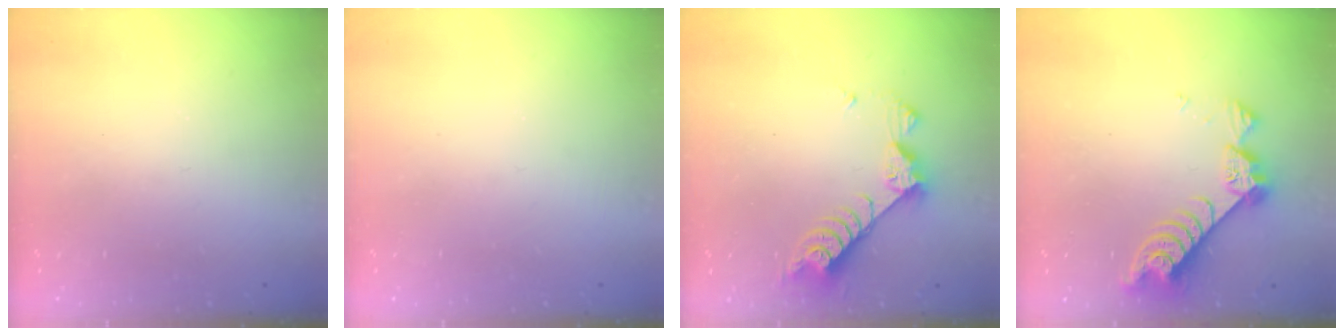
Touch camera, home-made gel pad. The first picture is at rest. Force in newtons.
{"total": 0.0}
{"total": 7.6, "press": 7.6, "slide": 0.6}
{"total": 8.8, "press": 8.8, "slide": 0.8}